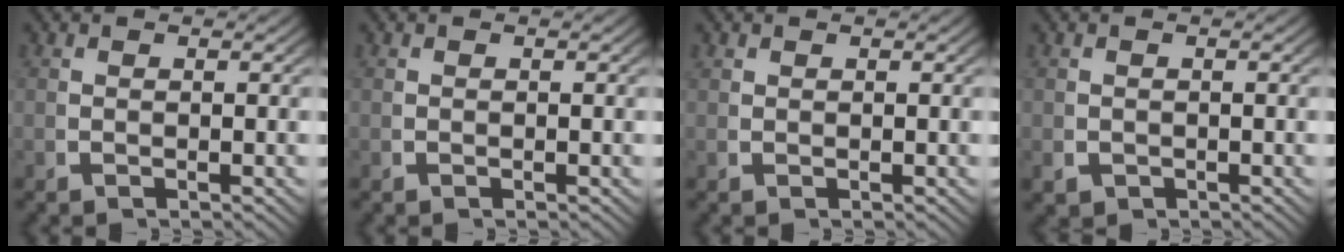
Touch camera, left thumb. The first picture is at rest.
{"total": 0.0}
{"total": 0.5, "force": [0.5, 0.3, 0.0], "torque": [-0.007, -0.006, 0.015]}
{"total": 1.5, "force": [-0.6, 1.3, 0.4], "torque": [-0.017, -0.014, -0.002]}